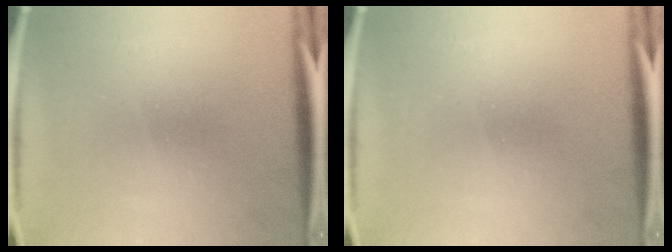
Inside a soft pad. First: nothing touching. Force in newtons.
{"total": 0.0}